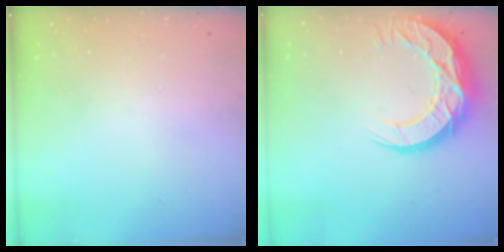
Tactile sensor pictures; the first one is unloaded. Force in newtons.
{"total": 15.4, "press": 15.3, "slide": 1.0}